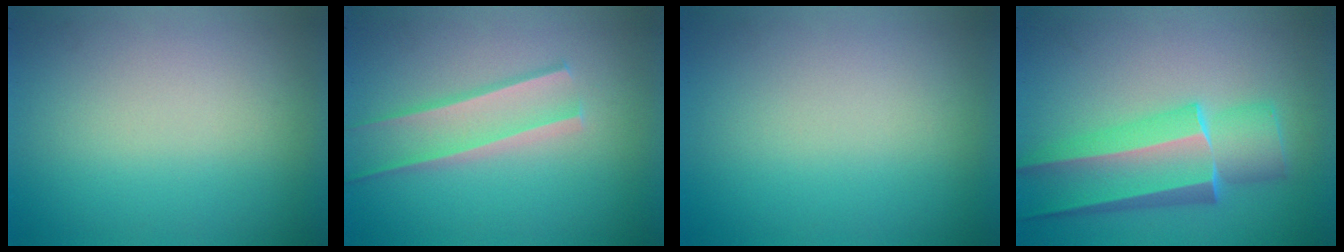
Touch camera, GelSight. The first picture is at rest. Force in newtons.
{"total": 1.7}
{"total": 0.0}
{"total": 4.6}